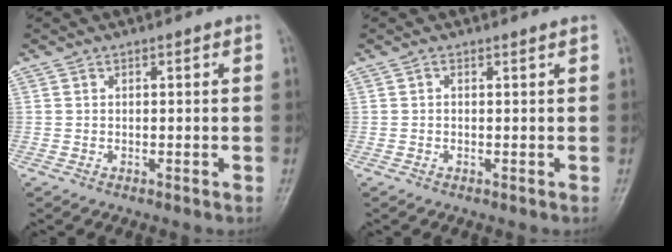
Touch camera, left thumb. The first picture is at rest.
{"total": 0.5, "force": [0.3, 0.0, 0.5], "torque": [-0.013, 0.006, 0.004]}